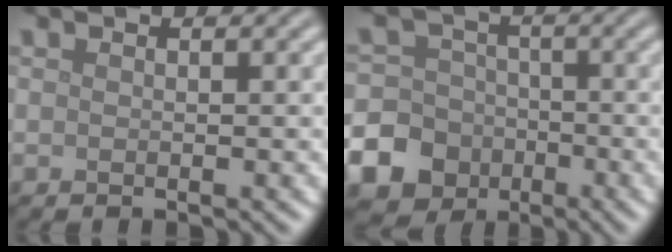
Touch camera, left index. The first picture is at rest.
{"total": 14.5, "force": [-5.4, 13.2, 2.6], "torque": [-0.084, -0.033, -0.114]}